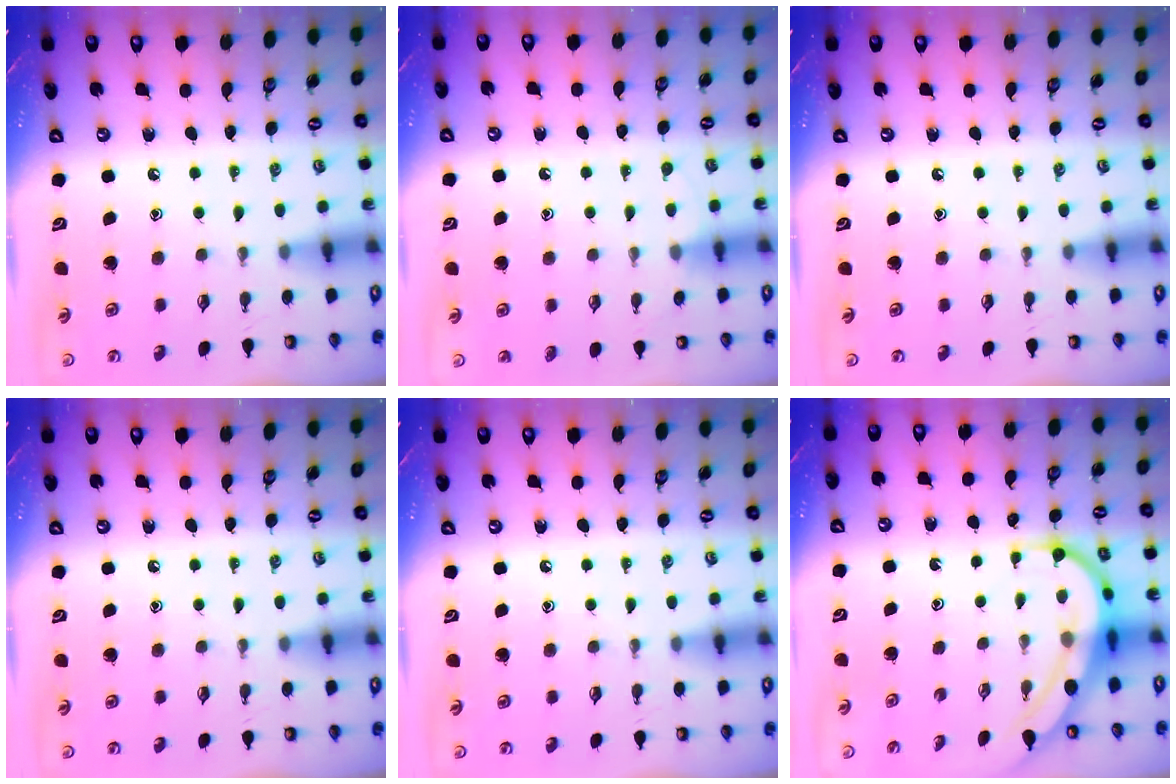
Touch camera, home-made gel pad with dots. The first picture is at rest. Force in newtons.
{"total": 2.7, "press": 2.7, "slide": 0.3}
{"total": 0.0}
{"total": 0.0}
{"total": 0.0}
{"total": 7.0, "press": 6.9, "slide": 0.8}